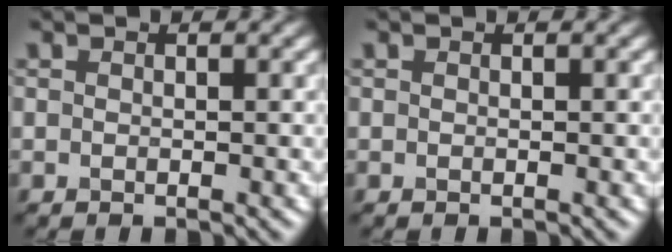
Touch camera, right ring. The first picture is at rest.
{"total": 0.0}